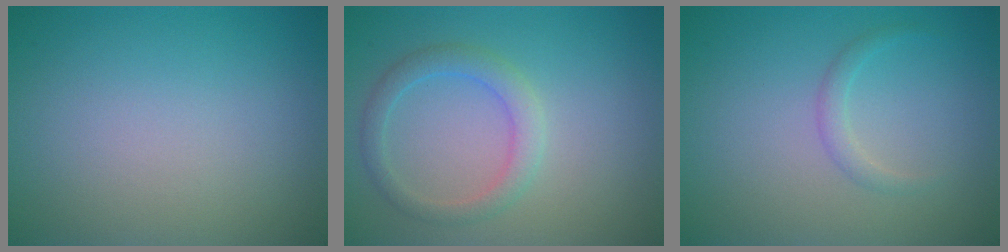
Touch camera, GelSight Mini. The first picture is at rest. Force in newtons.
{"total": 2.5, "press": 2.5, "slide": 0.3}
{"total": 1.1, "press": 1.1, "slide": 0.1}